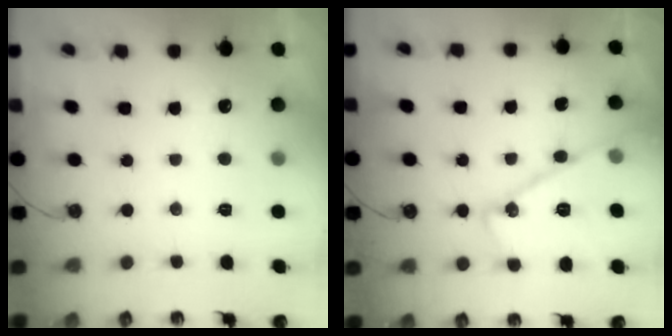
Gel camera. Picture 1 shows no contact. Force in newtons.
{"total": 16.9, "press": 16.8, "slide": 1.0}